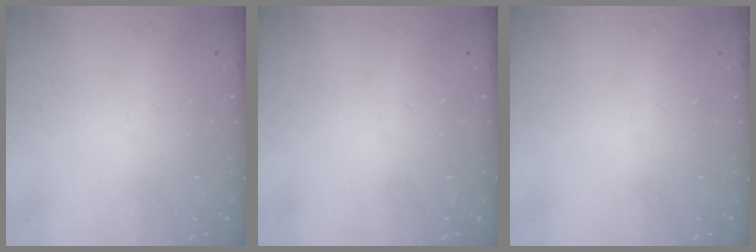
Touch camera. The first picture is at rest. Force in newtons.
{"total": 0.0}
{"total": 0.0}